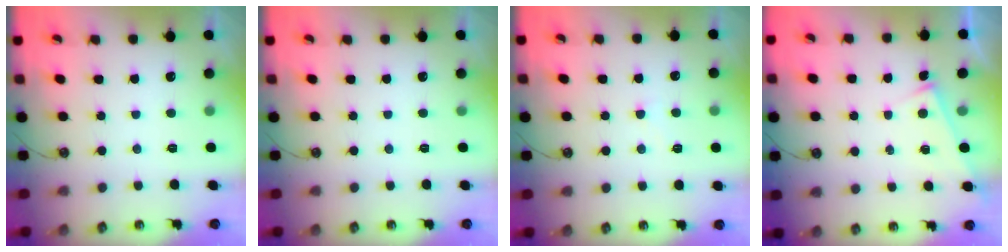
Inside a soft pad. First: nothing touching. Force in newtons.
{"total": 0.0}
{"total": 1.9, "press": 1.9, "slide": 0.4}
{"total": 3.5, "press": 3.5, "slide": 0.1}